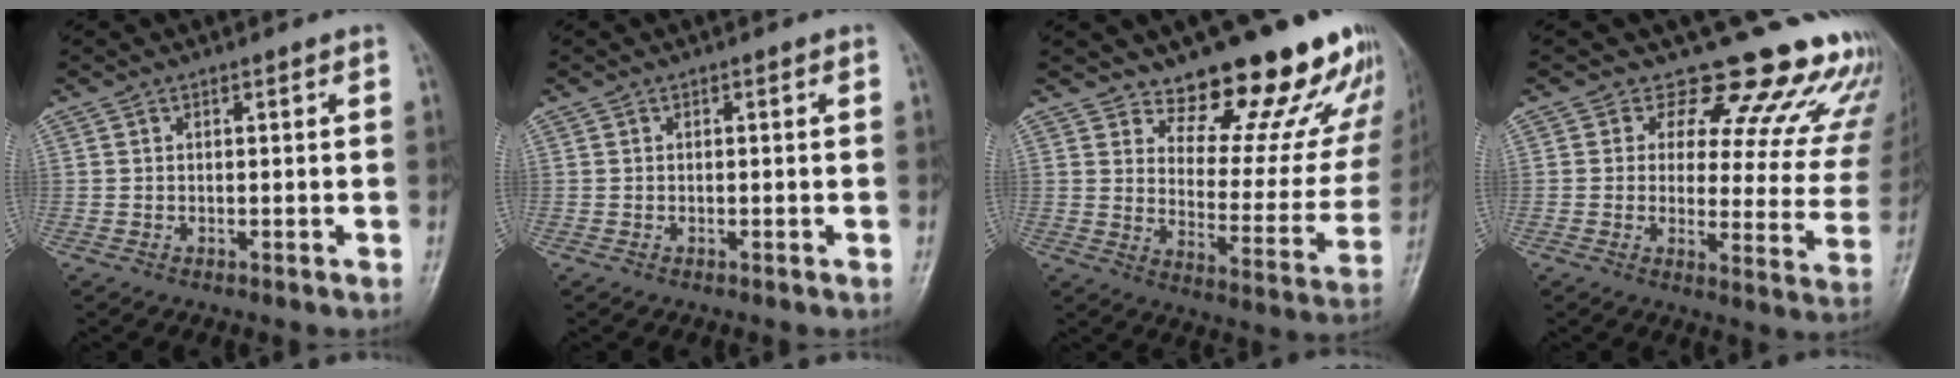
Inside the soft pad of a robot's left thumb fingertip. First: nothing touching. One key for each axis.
{"total": 0.0}
{"total": 19.8, "fx": 16.9, "fy": 6.8, "fz": 7.6, "tx": -0.040, "ty": -0.136, "tz": 0.220}
{"total": 18.9, "fx": 16.3, "fy": 7.4, "fz": 6.0, "tx": -0.014, "ty": -0.123, "tz": 0.168}